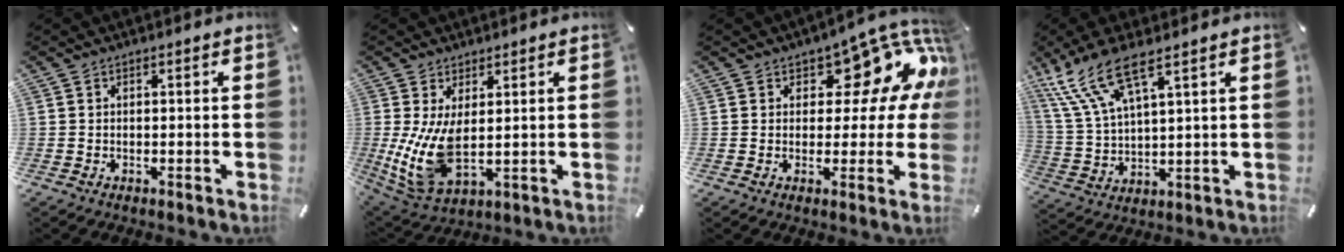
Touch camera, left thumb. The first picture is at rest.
{"total": 10.8, "force": [1.3, 5.5, 9.2], "torque": [-0.204, -0.023, 0.032]}
{"total": 13.0, "force": [8.3, 6.6, 7.6], "torque": [-0.086, -0.071, 0.136]}
{"total": 13.1, "force": [8.1, 4.0, 9.5], "torque": [-0.228, -0.031, 0.141]}